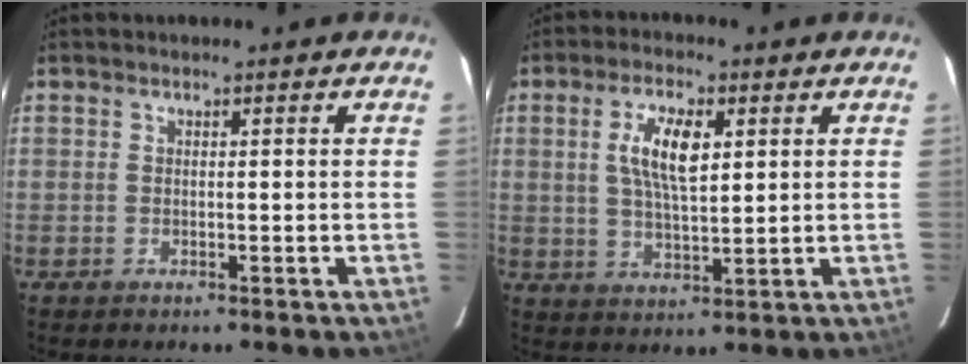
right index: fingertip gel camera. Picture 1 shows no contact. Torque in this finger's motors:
{"motor_torque": [0.65, 0.44, 0.48, 0.15]}